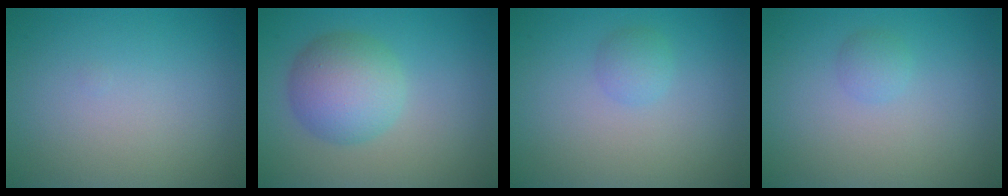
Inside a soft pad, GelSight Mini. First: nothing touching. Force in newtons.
{"total": 5.3, "press": 5.3, "slide": 0.2}
{"total": 1.3, "press": 1.3, "slide": 0.0}
{"total": 1.1, "press": 1.1, "slide": 0.1}